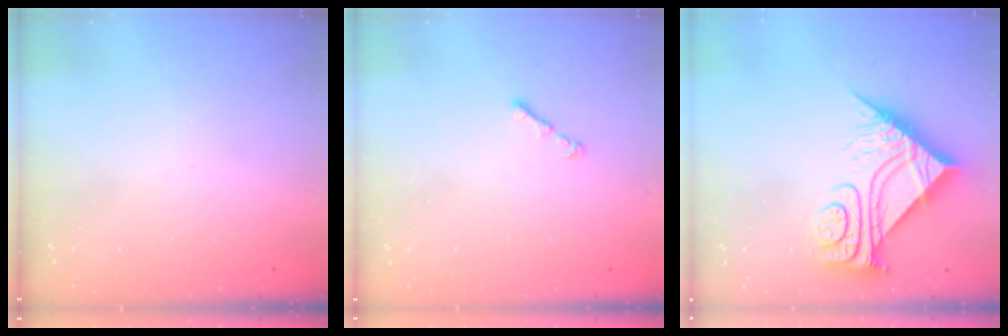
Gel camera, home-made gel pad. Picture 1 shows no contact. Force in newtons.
{"total": 0.9, "press": 0.8, "slide": 0.5}
{"total": 10.4, "press": 10.4, "slide": 1.1}